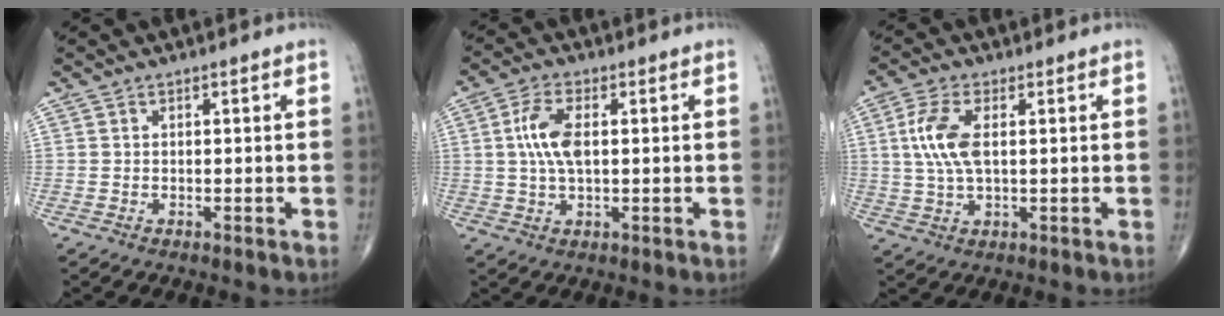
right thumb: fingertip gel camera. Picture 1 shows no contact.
{"total": 6.9, "force": [0.9, 3.1, 6.1], "torque": [-0.134, 0.006, 0.014]}
{"total": 7.8, "force": [1.3, 3.6, 6.9], "torque": [-0.162, 0.004, 0.026]}